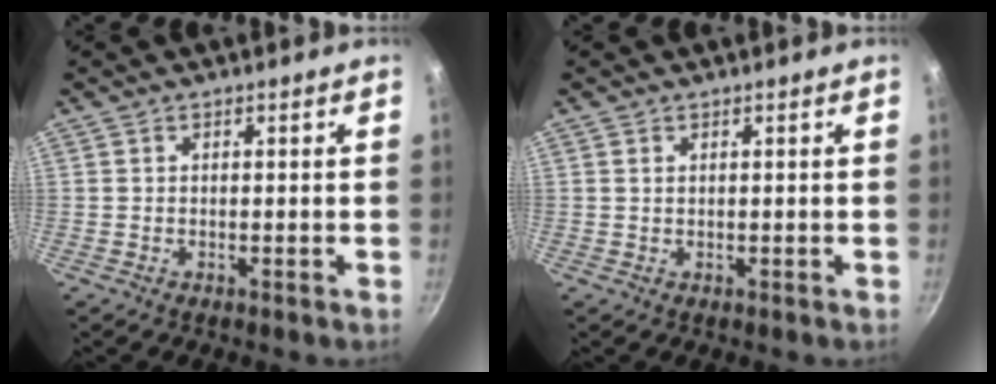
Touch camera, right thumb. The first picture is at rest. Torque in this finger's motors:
{"motor_torque": [-0.11, 0.14, -0.32, 0.19, 0.07]}